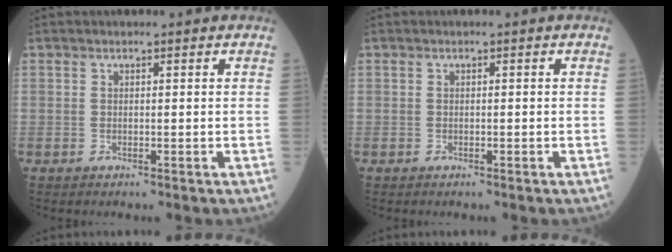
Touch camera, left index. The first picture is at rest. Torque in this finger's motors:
{"motor_torque": [0.00, 0.00, 0.00, 0.00]}